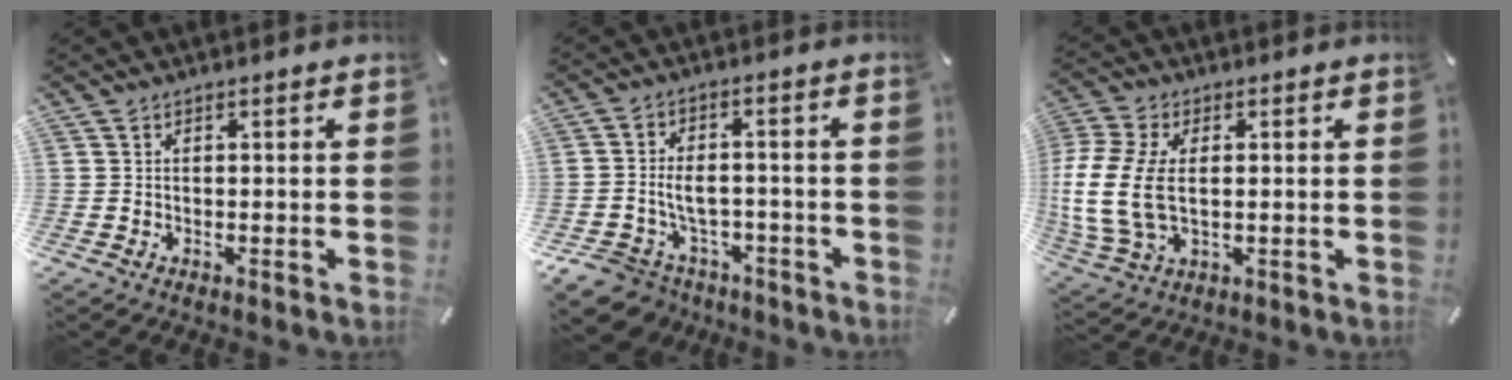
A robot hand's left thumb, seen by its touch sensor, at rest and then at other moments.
{"total": 8.2, "force": [-2.9, 6.7, 3.8], "torque": [-0.092, 0.020, -0.050]}
{"total": 13.0, "force": [0.3, 8.4, 10.0], "torque": [-0.240, -0.006, 0.004]}